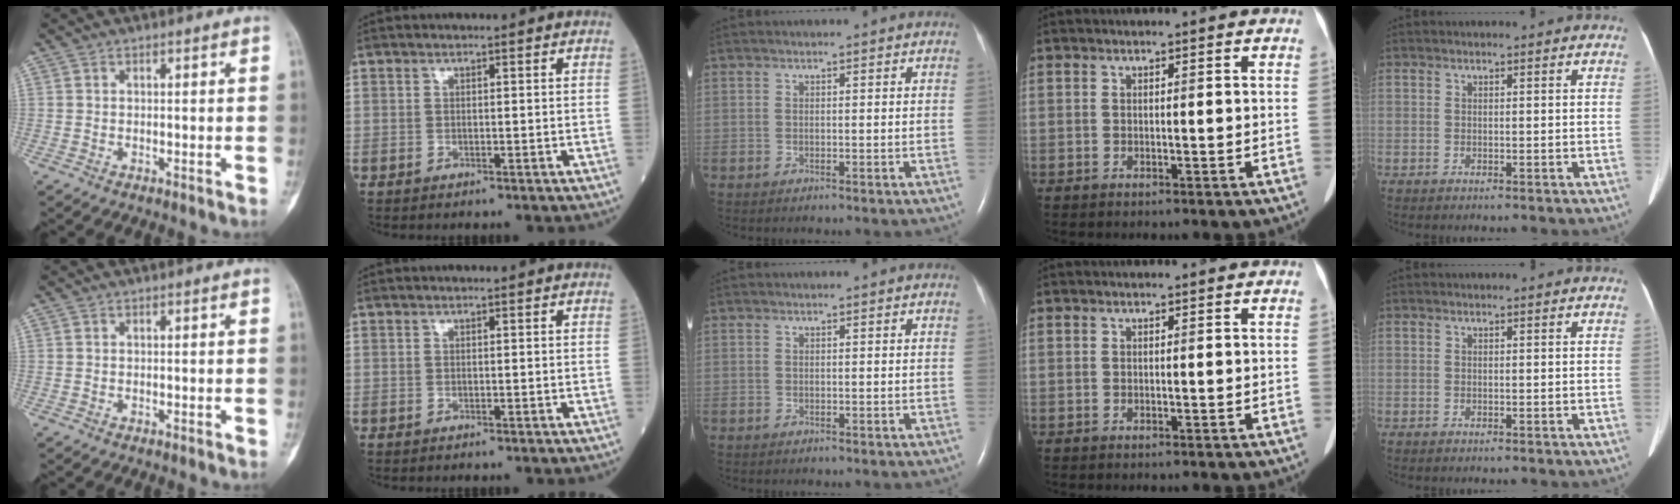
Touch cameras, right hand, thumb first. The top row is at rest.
{}